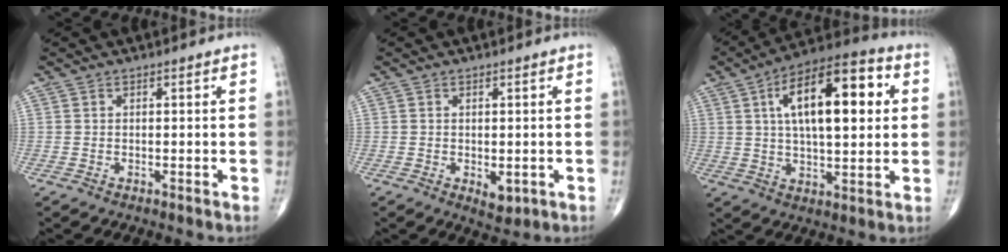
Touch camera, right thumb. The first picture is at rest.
{"total": 2.8, "force": [-0.6, 1.6, 2.2], "torque": [-0.025, -0.007, 0.000]}
{"total": 19.4, "force": [4.6, 8.2, 17.0], "torque": [-0.249, 0.014, 0.065]}